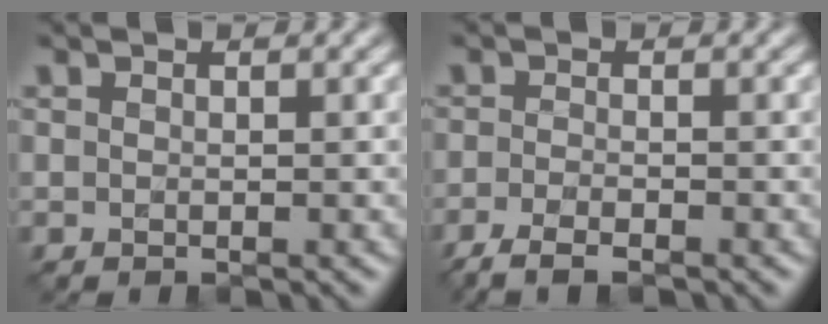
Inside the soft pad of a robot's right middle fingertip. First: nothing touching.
{"total": 3.2, "force": [-2.4, 0.8, 2.1], "torque": [-0.046, -0.007, -0.050]}